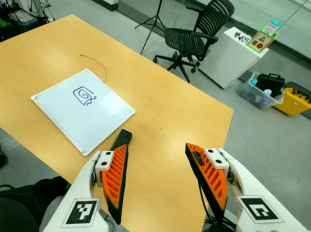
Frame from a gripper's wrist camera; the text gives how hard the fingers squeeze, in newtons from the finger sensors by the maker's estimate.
{"total": 0.0}